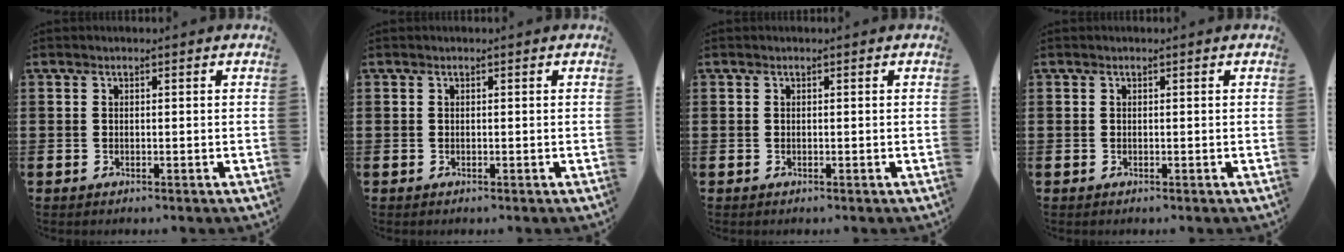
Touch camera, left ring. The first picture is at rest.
{"total": 0.0}
{"total": 0.0}
{"total": 0.0}